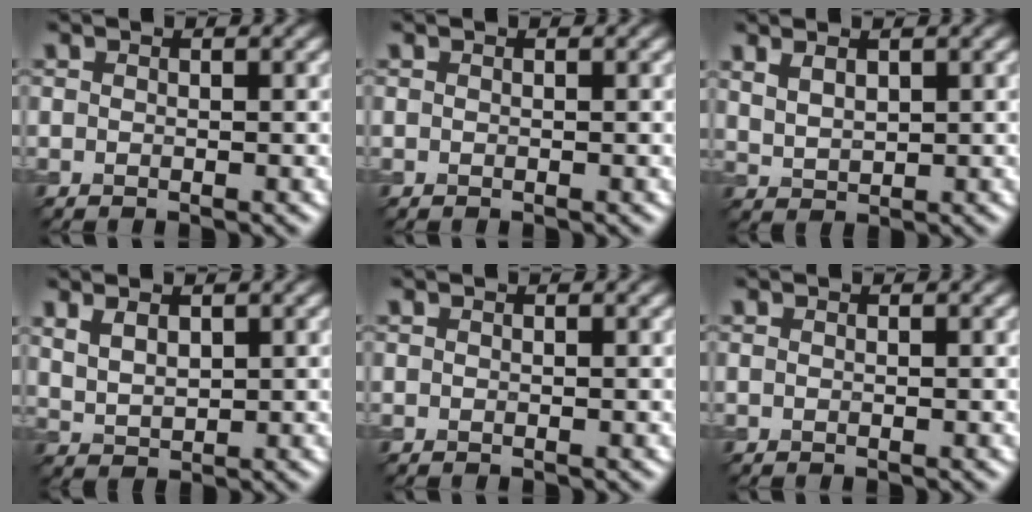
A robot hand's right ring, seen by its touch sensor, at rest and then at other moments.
{"total": 0.0}
{"total": 2.2, "force": [1.3, 1.0, 1.5], "torque": [-0.033, -0.002, 0.034]}
{"total": 2.6, "force": [1.4, 1.3, 1.7], "torque": [-0.039, -0.004, 0.035]}
{"total": 0.0}
{"total": 0.0}